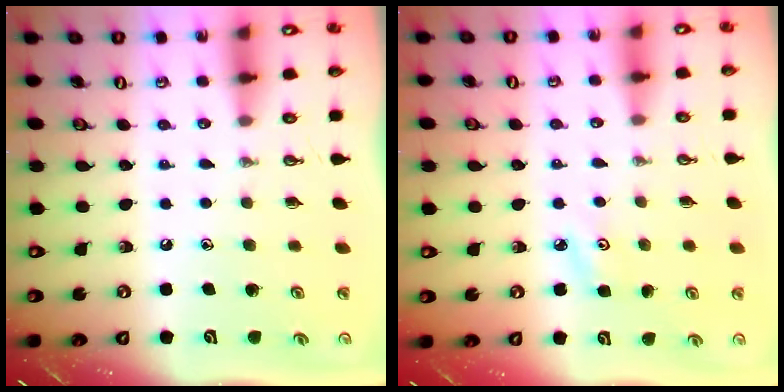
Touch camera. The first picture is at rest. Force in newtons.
{"total": 3.3, "press": 3.3, "slide": 0.4}